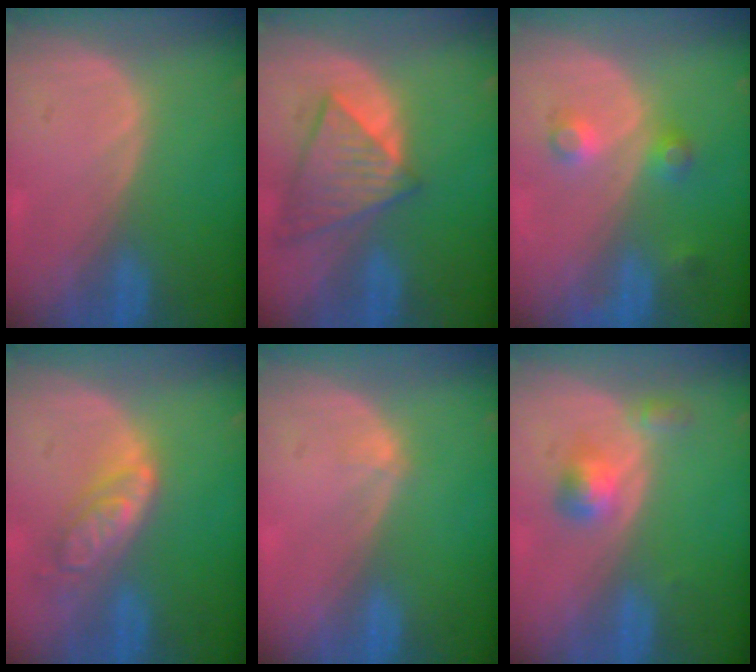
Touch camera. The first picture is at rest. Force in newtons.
{"total": 8.1, "press": 7.2, "slide": 3.6}
{"total": 3.8, "press": 3.4, "slide": 1.6}
{"total": 6.4, "press": 5.6, "slide": 3.1}
{"total": 0.8, "press": 0.6, "slide": 0.5}
{"total": 3.6, "press": 3.4, "slide": 1.2}